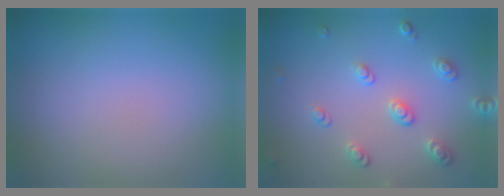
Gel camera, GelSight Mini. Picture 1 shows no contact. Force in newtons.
{"total": 2.5, "press": 2.5, "slide": 0.4}